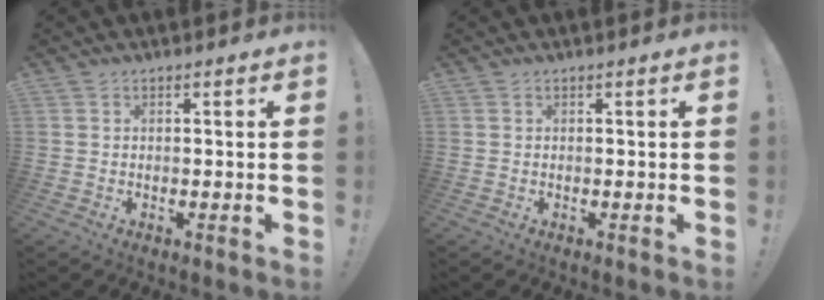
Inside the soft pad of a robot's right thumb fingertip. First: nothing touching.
{"total": 0.0}